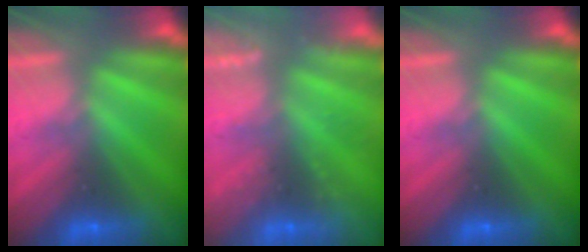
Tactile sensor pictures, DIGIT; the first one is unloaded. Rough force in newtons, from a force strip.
{"total": 2.4}
{"total": 0.0}